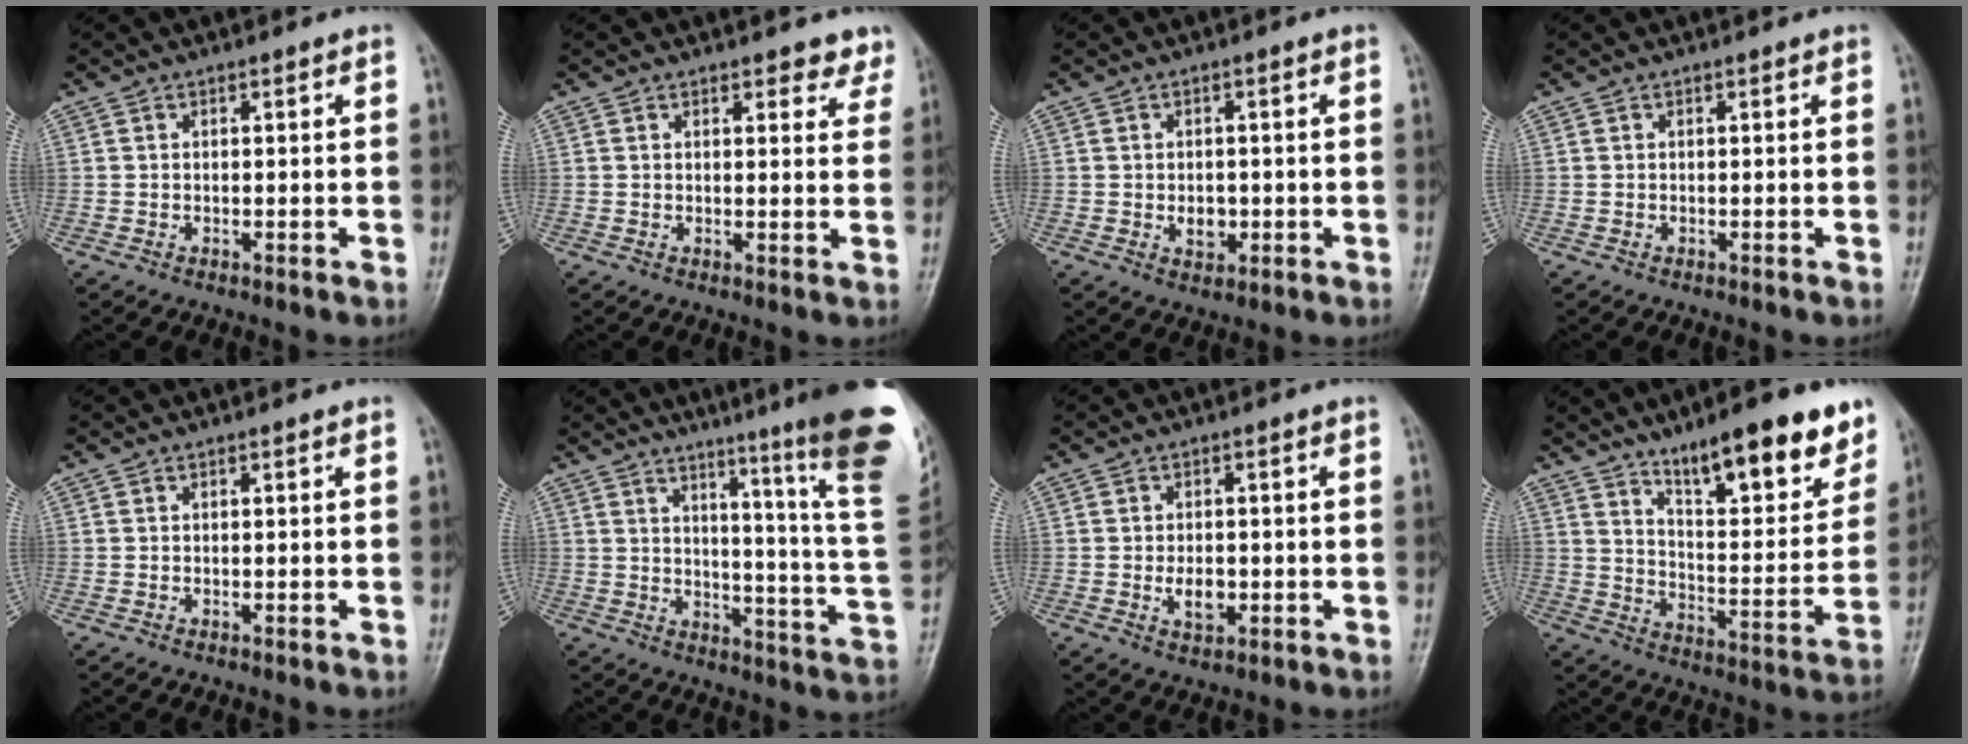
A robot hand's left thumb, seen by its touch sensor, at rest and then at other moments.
{"total": 4.3, "force": [3.6, 2.0, 1.5], "torque": [0.015, -0.018, 0.033]}
{"total": 3.4, "force": [-0.5, 2.5, 2.3], "torque": [-0.023, 0.001, -0.003]}
{"total": 0.0}
{"total": 0.0}
{"total": 23.5, "force": [14.4, 0.7, 18.5], "torque": [-0.218, -0.103, 0.183]}
{"total": 4.1, "force": [-0.8, 2.5, 3.1], "torque": [-0.047, -0.001, -0.009]}
{"total": 19.0, "force": [12.6, 5.4, 13.1], "torque": [-0.146, -0.068, 0.199]}